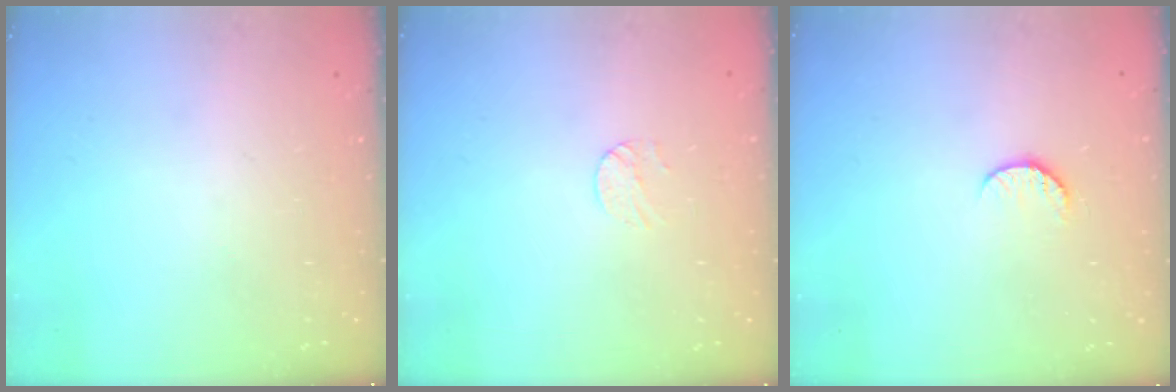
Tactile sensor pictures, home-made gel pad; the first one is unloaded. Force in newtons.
{"total": 4.3, "press": 4.3, "slide": 0.4}
{"total": 5.2, "press": 5.2, "slide": 0.4}